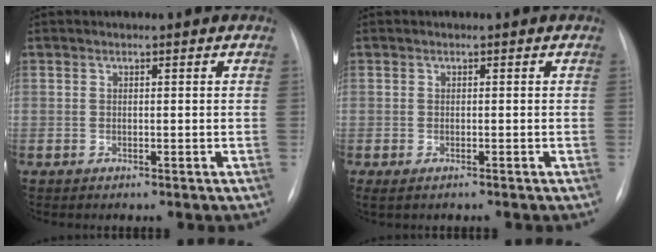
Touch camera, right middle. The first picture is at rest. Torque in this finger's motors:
{"motor_torque": [0.58, -0.61, 0.09, 0.02]}